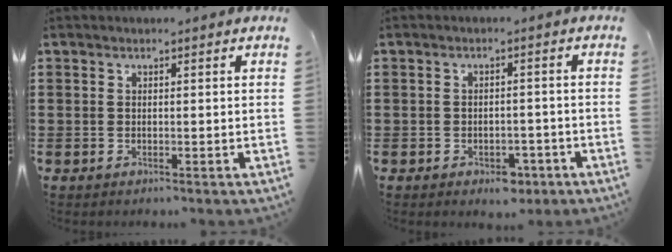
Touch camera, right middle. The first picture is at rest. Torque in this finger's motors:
{"motor_torque": [-0.06, 0.01, 0.03, 0.01]}